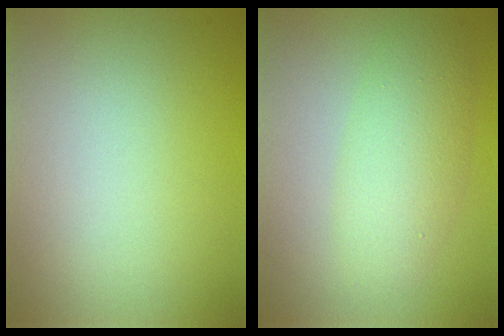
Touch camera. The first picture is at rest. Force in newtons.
{"total": 4.0, "press": 4.0, "slide": 0.2}